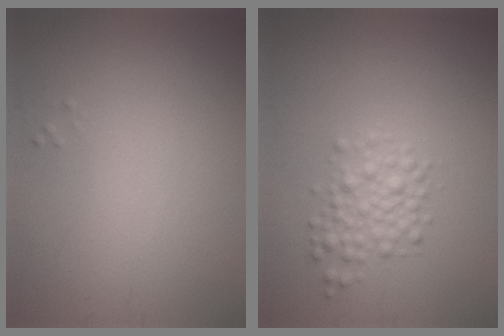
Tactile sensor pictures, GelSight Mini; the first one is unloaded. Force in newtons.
{"total": 2.6, "press": 2.6, "slide": 0.1}